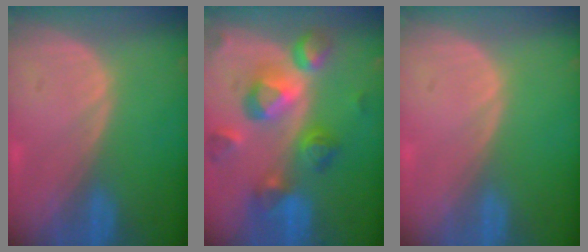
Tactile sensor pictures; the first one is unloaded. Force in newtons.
{"total": 10.5, "press": 9.4, "slide": 4.7}
{"total": 0.0}